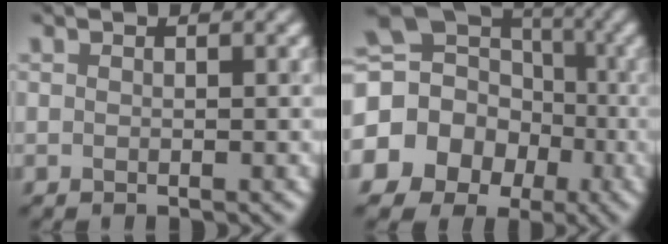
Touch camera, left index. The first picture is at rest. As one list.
[{"total": 15.7, "force": [-3.2, 14.3, 5.4], "torque": [-0.150, 0.005, -0.075]}]